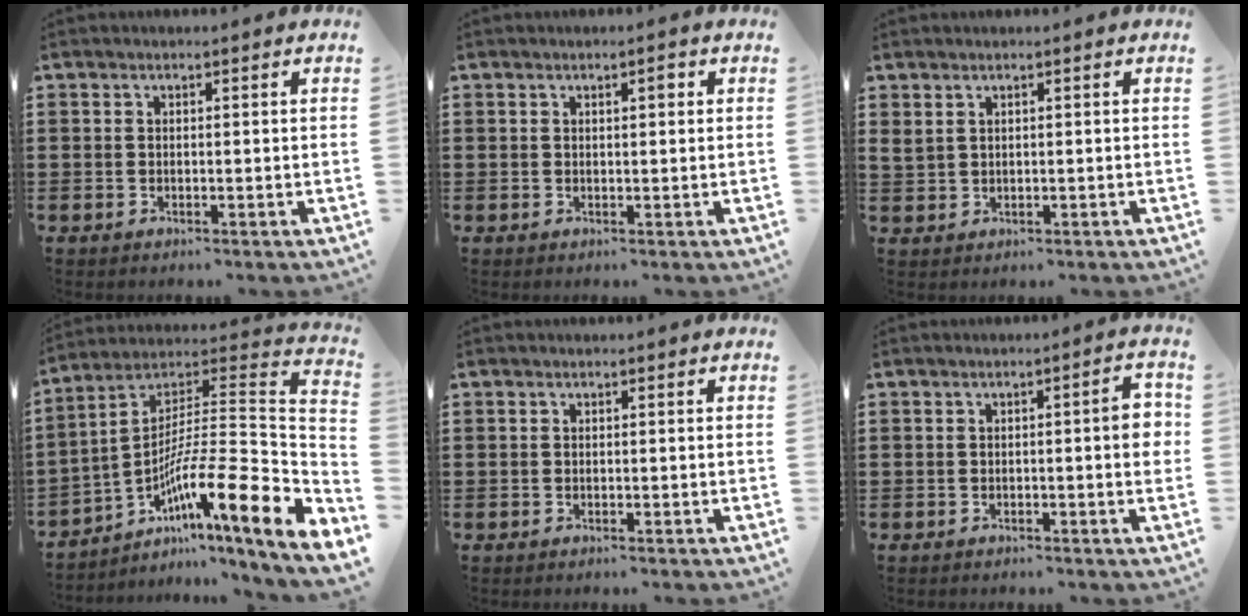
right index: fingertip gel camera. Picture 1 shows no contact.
{"total": 1.3, "force": [0.5, 0.3, 1.2], "torque": [-0.022, 0.006, 0.006]}
{"total": 1.2, "force": [1.0, 0.5, 0.5], "torque": [-0.014, 0.001, 0.018]}
{"total": 12.7, "force": [-5.6, 0.2, 11.4], "torque": [-0.169, -0.042, -0.115]}
{"total": 0.0}
{"total": 3.3, "force": [-0.5, 0.7, 3.2], "torque": [-0.037, -0.003, -0.014]}